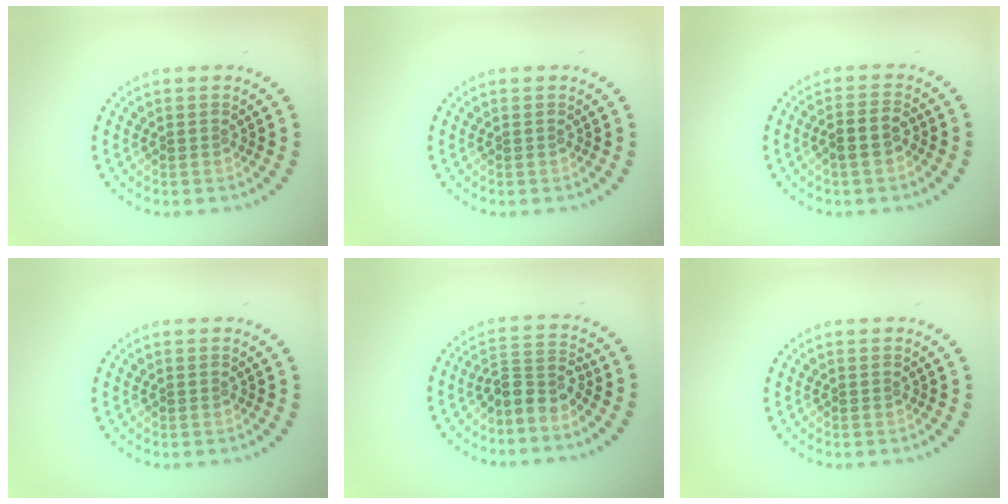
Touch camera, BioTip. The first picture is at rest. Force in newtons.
{"total": 0.0}
{"total": 2.4, "press": 2.2, "slide": 1.0}
{"total": 0.0}
{"total": 2.8, "press": 2.0, "slide": 2.0}
{"total": 0.0}